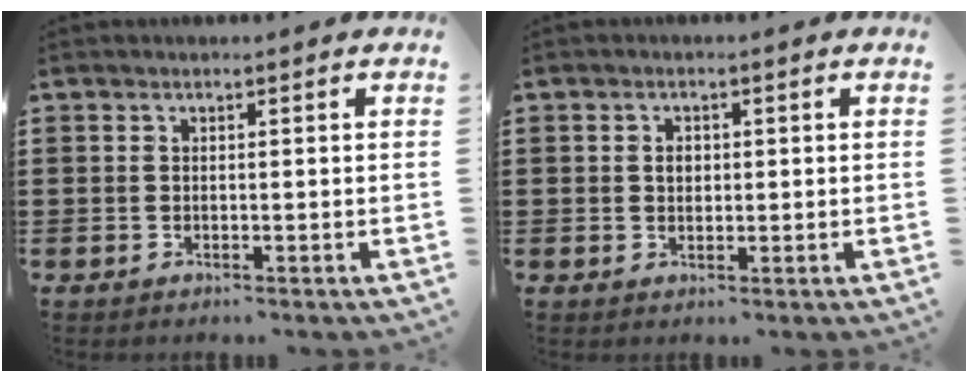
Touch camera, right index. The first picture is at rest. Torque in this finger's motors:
{"motor_torque": [0.25, 0.24, 0.20, 0.03]}